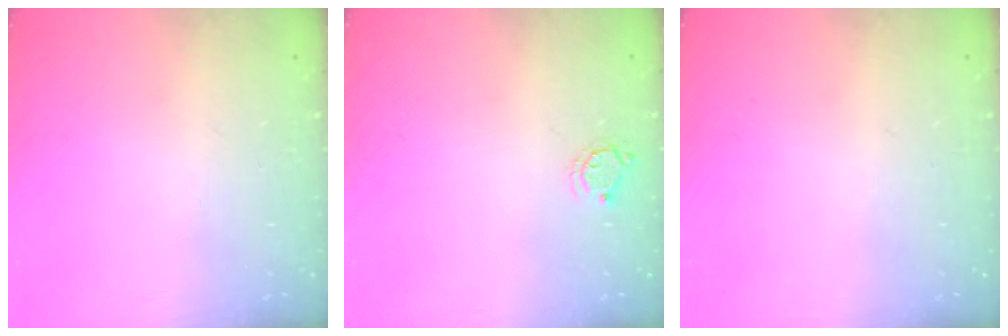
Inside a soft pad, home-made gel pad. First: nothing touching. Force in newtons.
{"total": 4.4, "press": 4.4, "slide": 0.3}
{"total": 0.0}